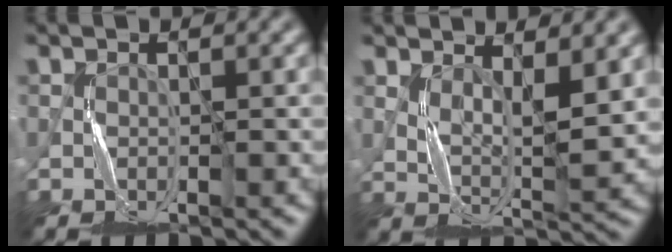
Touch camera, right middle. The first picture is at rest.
{"total": 4.6, "force": [2.0, 1.3, 3.9], "torque": [-0.081, -0.008, 0.040]}